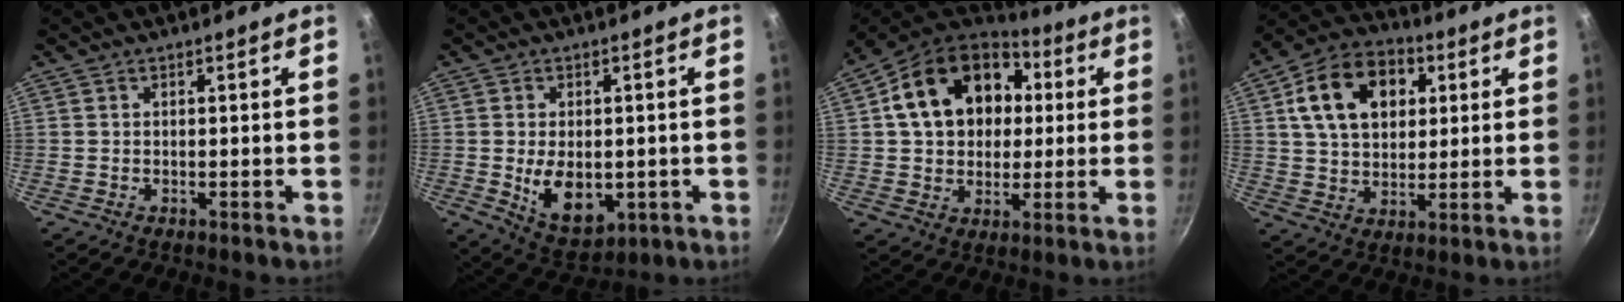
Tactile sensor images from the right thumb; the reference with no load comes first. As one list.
[{"total": 10.3, "force": [-1.3, 6.5, 7.9], "torque": [-0.106, -0.011, -0.001]}, {"total": 20.5, "force": [4.4, 15.4, 12.7], "torque": [-0.196, 0.027, 0.069]}, {"total": 16.4, "force": [4.9, 11.5, 10.7], "torque": [-0.155, 0.011, 0.072]}]